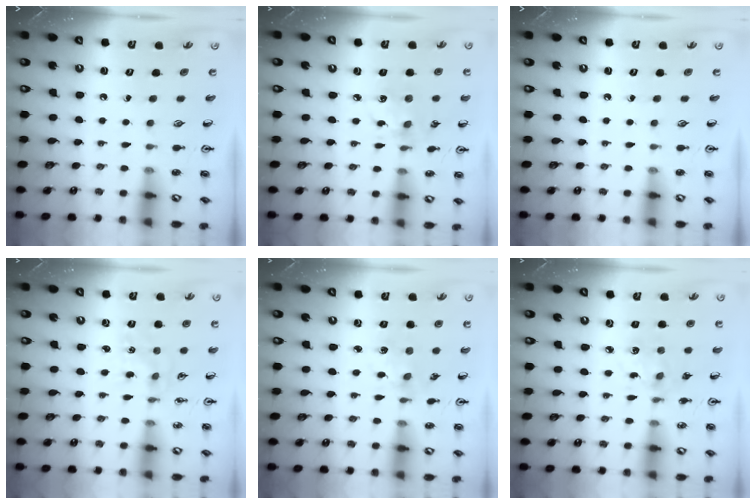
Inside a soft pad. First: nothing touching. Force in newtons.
{"total": 5.8, "press": 5.6, "slide": 1.6}
{"total": 0.0}
{"total": 1.2, "press": 1.2, "slide": 0.1}
{"total": 1.8, "press": 1.8, "slide": 0.3}
{"total": 3.0, "press": 2.8, "slide": 1.0}